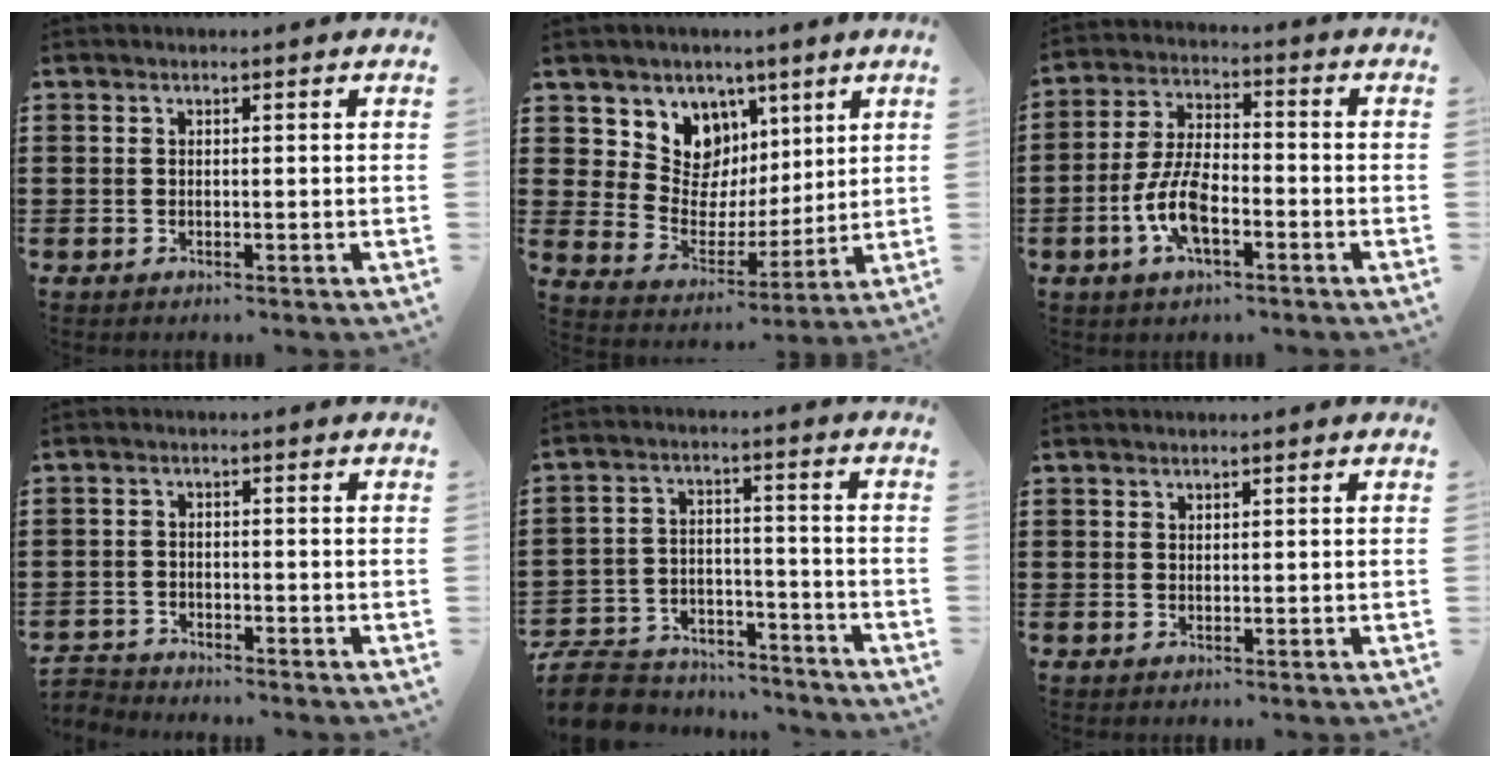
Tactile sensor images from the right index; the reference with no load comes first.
{"total": 8.5, "force": [4.9, 6.8, 1.7], "torque": [-0.074, -0.044, 0.091]}
{"total": 8.3, "force": [-3.0, 3.6, 6.9], "torque": [-0.162, -0.004, -0.063]}
{"total": 2.3, "force": [-2.3, 0.3, -0.3], "torque": [-0.003, 0.001, -0.051]}
{"total": 8.4, "force": [-7.9, 2.4, 1.6], "torque": [-0.047, 0.020, -0.159]}
{"total": 0.6, "force": [0.5, 0.3, 0.1], "torque": [-0.002, 0.001, 0.011]}